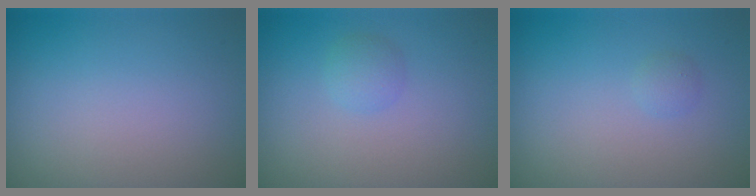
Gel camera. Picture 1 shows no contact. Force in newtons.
{"total": 1.3, "press": 1.3, "slide": 0.0}
{"total": 0.8, "press": 0.8, "slide": 0.0}